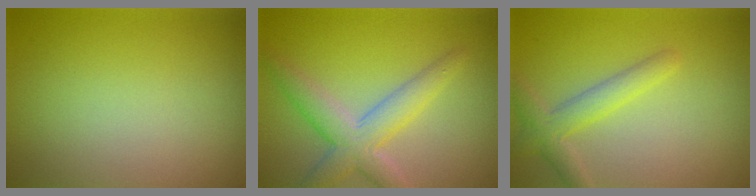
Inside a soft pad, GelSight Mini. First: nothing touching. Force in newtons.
{"total": 4.6, "press": 4.6, "slide": 0.4}
{"total": 2.8, "press": 2.8, "slide": 0.1}